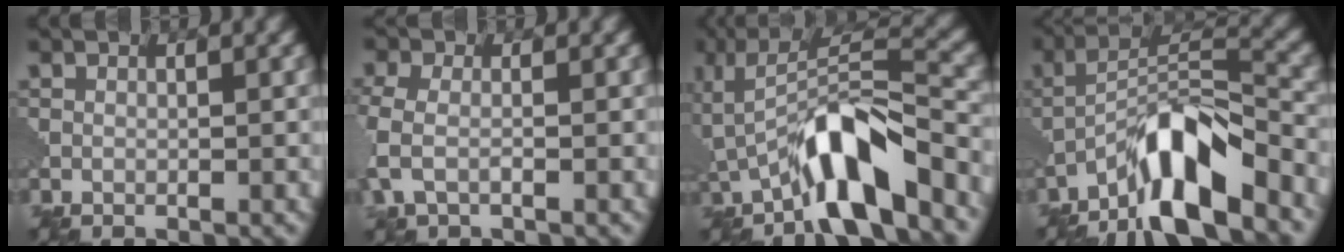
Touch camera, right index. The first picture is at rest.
{"total": 3.0, "force": [-0.7, 1.7, 2.4], "torque": [-0.068, 0.000, -0.022]}
{"total": 8.1, "force": [-4.2, 2.3, 6.5], "torque": [-0.110, 0.011, -0.077]}
{"total": 8.8, "force": [-5.8, 1.9, 6.3], "torque": [-0.105, 0.016, -0.110]}